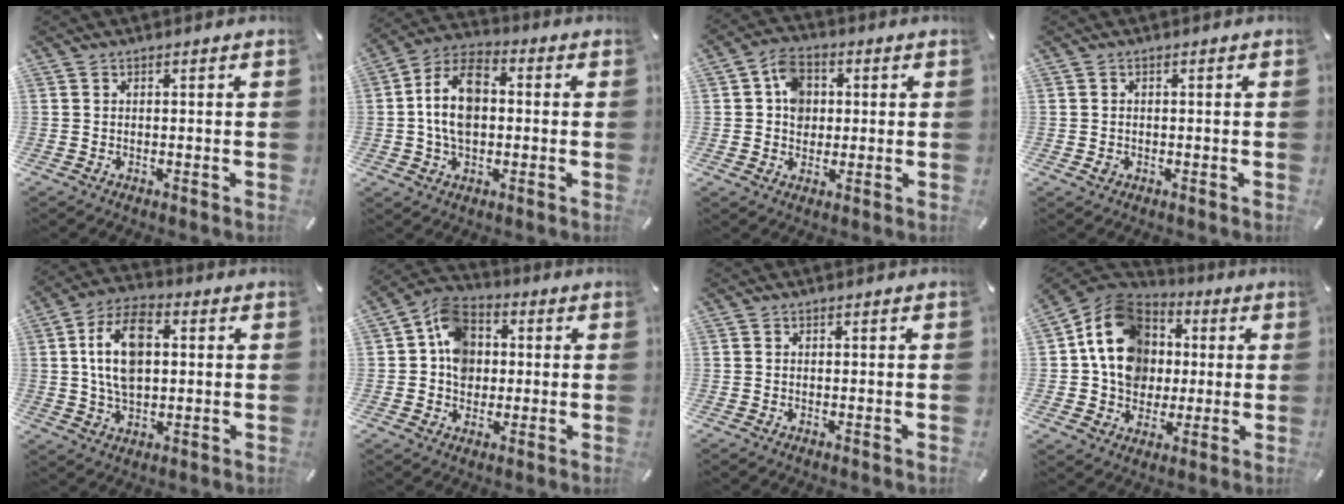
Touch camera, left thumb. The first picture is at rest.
{"total": 11.8, "force": [0.0, 7.9, 8.9], "torque": [-0.177, 0.016, 0.000]}
{"total": 7.1, "force": [1.0, 6.1, 3.5], "torque": [-0.055, 0.010, 0.017]}
{"total": 1.1, "force": [-0.3, 1.0, 0.4], "torque": [-0.008, 0.004, -0.006]}
{"total": 13.2, "force": [1.9, 8.2, 10.2], "torque": [-0.199, 0.007, 0.032]}
{"total": 10.1, "force": [0.6, 8.6, 5.2], "torque": [-0.094, 0.014, 0.014]}
{"total": 0.0}
{"total": 15.9, "force": [1.5, 14.4, 6.7], "torque": [-0.129, 0.004, 0.033]}